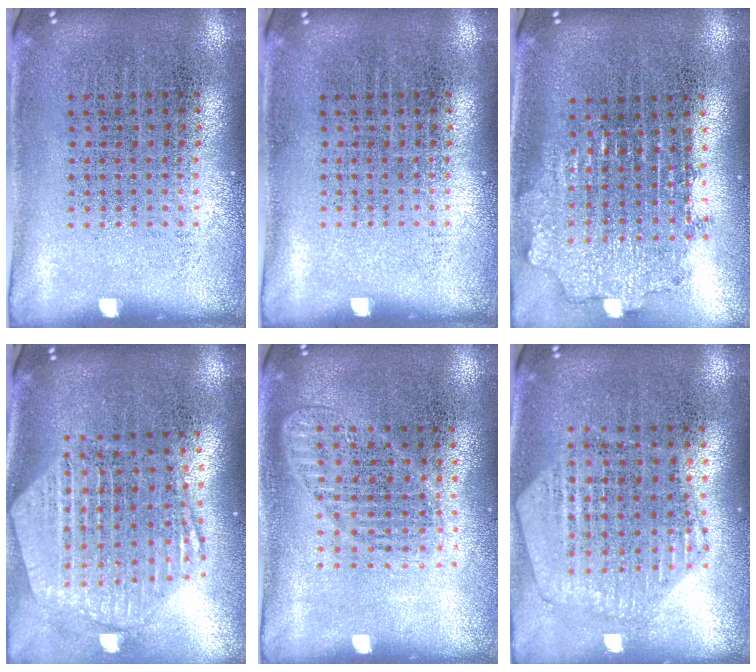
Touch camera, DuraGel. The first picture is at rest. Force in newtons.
{"total": 0.0}
{"total": 2.0, "press": 1.5, "slide": 1.3}
{"total": 2.6, "press": 2.1, "slide": 1.5}
{"total": 1.3, "press": 1.3, "slide": 0.4}
{"total": 1.1, "press": 1.1, "slide": 0.1}